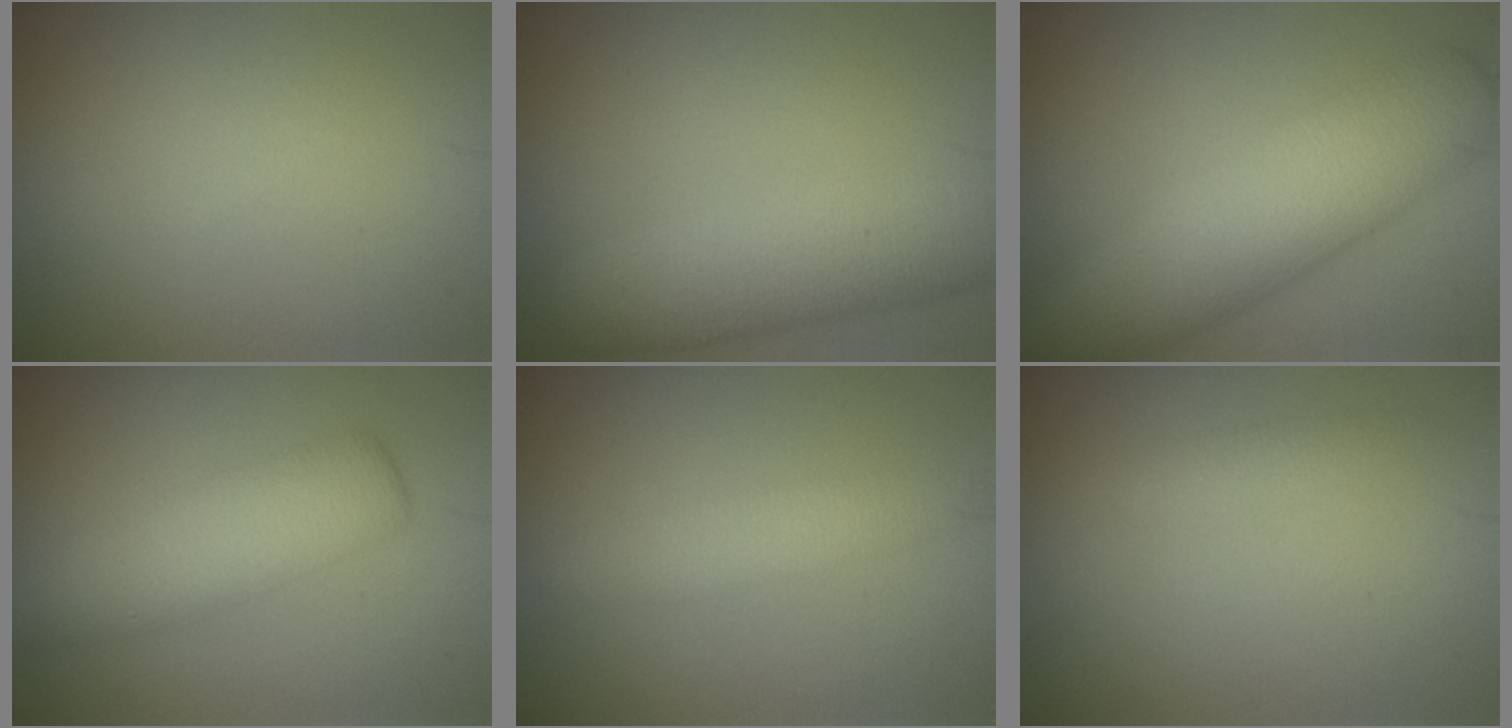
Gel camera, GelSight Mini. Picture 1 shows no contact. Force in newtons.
{"total": 6.3, "press": 6.3, "slide": 0.4}
{"total": 6.5, "press": 6.5, "slide": 0.2}
{"total": 5.0, "press": 5.0, "slide": 0.1}
{"total": 2.7, "press": 2.7, "slide": 0.0}
{"total": 1.1, "press": 1.1, "slide": 0.0}